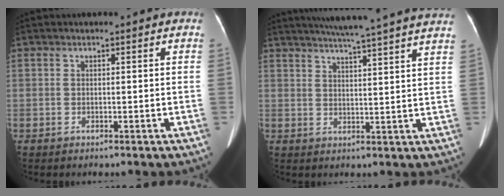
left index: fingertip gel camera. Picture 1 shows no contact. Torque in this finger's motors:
{"motor_torque": [0.03, -0.56, 0.00, 0.06]}